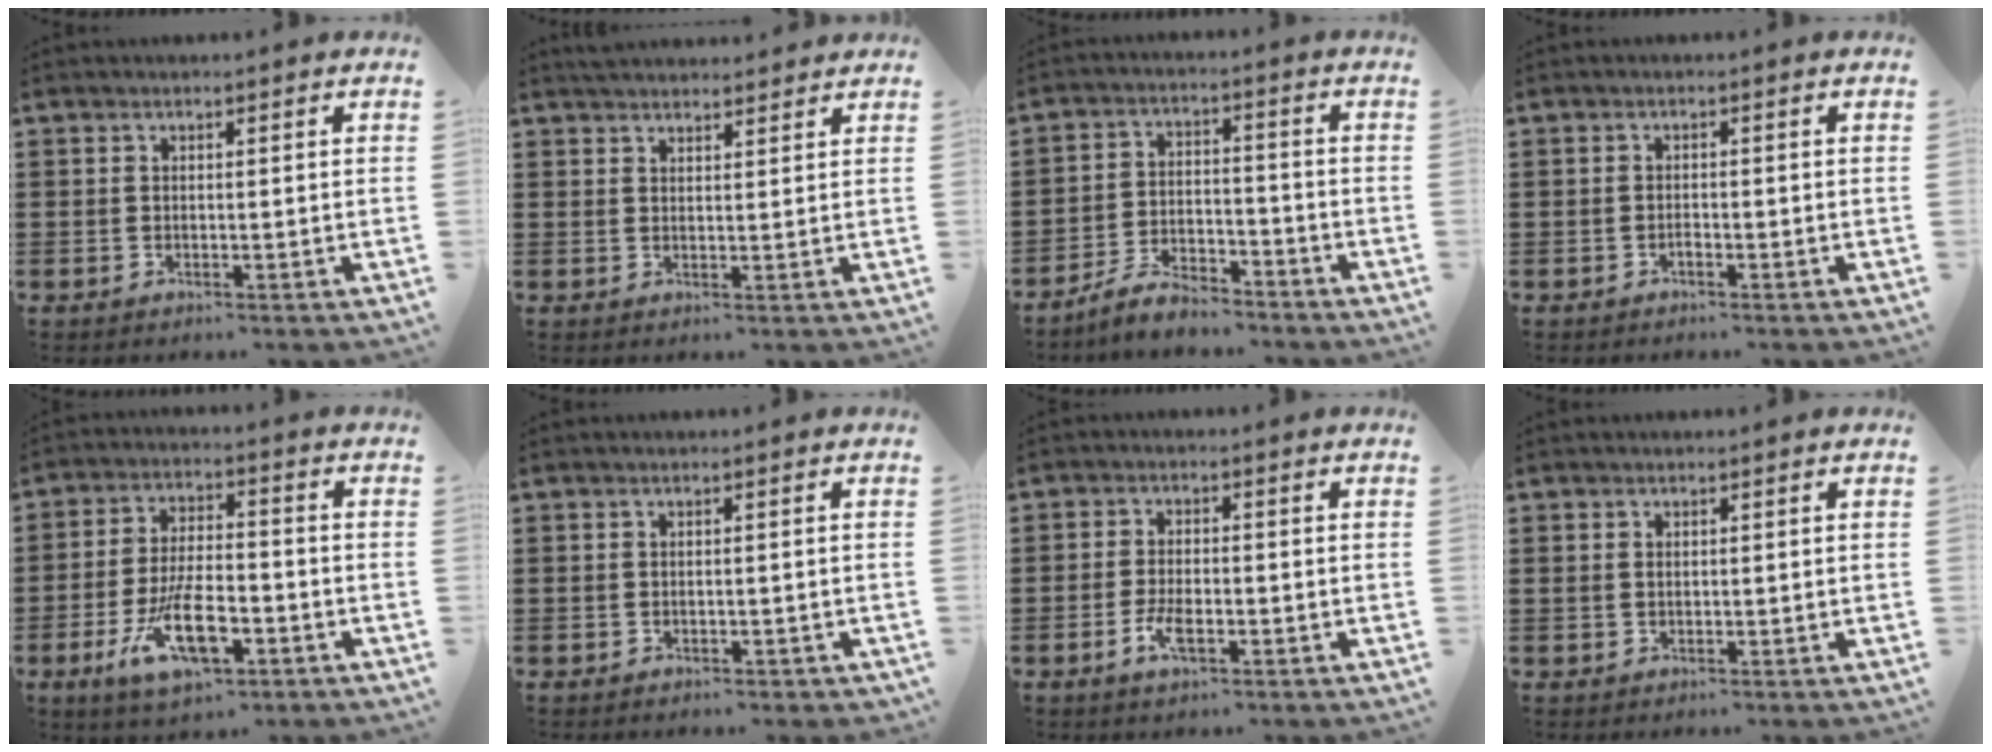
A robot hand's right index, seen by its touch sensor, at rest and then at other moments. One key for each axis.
{"total": 2.0, "fx": 2.0, "fy": 0.0, "fz": -0.1, "tx": -0.002, "ty": 0.000, "tz": 0.040}
{"total": 5.6, "fx": -5.3, "fy": 0.8, "fz": 1.6, "tx": -0.040, "ty": 0.002, "tz": -0.104}
{"total": 0.8, "fx": -0.7, "fy": 0.2, "fz": 0.4, "tx": -0.011, "ty": -0.003, "tz": -0.011}
{"total": 10.4, "fx": -4.2, "fy": 4.1, "fz": 8.6, "tx": -0.166, "ty": -0.005, "tz": -0.076}
{"total": 0.5, "fx": -0.5, "fy": 0.1, "fz": 0.0, "tx": -0.004, "ty": -0.002, "tz": -0.012}
{"total": 3.8, "fx": -1.7, "fy": 1.4, "fz": 3.1, "tx": -0.067, "ty": -0.002, "tz": -0.033}
{"total": 0.6, "fx": 0.1, "fy": 0.4, "fz": 0.4, "tx": -0.010, "ty": 0.002, "tz": 0.003}